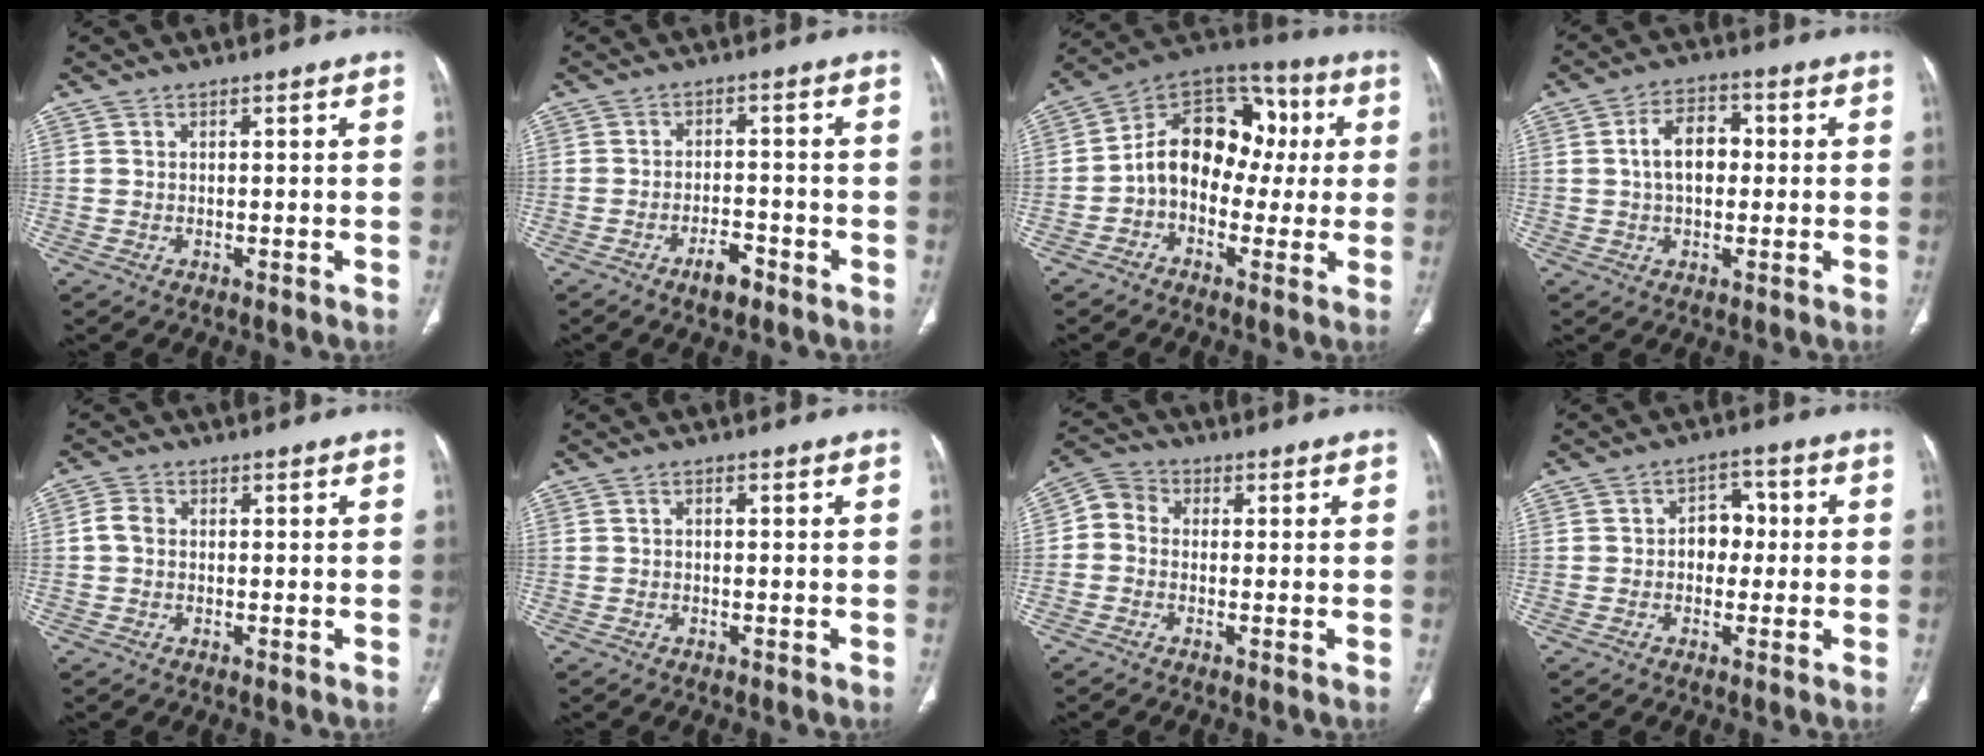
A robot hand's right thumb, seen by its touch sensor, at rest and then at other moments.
{"total": 4.1, "force": [-2.8, 1.6, 2.5], "torque": [-0.040, 0.019, -0.045]}
{"total": 15.8, "force": [-0.2, 11.7, 10.7], "torque": [-0.123, 0.048, -0.020]}
{"total": 7.8, "force": [0.6, 5.1, 5.9], "torque": [-0.090, 0.021, 0.002]}
{"total": 2.5, "force": [-0.2, 1.9, 1.6], "torque": [-0.030, 0.006, -0.011]}
{"total": 0.6, "force": [-0.1, 0.3, 0.4], "torque": [-0.006, 0.001, -0.006]}
{"total": 4.5, "force": [-0.3, 3.8, 2.4], "torque": [-0.036, 0.014, -0.025]}
{"total": 5.7, "force": [-0.2, 4.3, 3.7], "torque": [-0.020, 0.019, -0.010]}